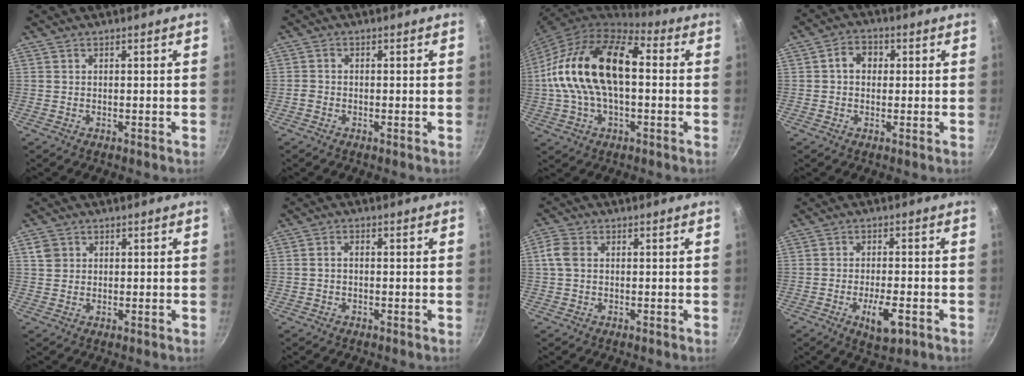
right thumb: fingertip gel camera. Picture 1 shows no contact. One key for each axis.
{"total": 1.4, "fx": -0.8, "fy": 0.7, "fz": 0.9, "tx": -0.031, "ty": 0.007, "tz": -0.023}
{"total": 21.5, "fx": 1.1, "fy": 12.2, "fz": 17.7, "tx": -0.319, "ty": 0.036, "tz": 0.006}
{"total": 4.6, "fx": 0.7, "fy": 3.7, "fz": 2.7, "tx": -0.023, "ty": 0.010, "tz": 0.004}
{"total": 3.0, "fx": 0.9, "fy": 2.7, "fz": 1.1, "tx": -0.007, "ty": 0.006, "tz": 0.016}
{"total": 1.5, "fx": -0.3, "fy": 1.0, "fz": 1.1, "tx": -0.020, "ty": 0.012, "tz": -0.006}
{"total": 3.9, "fx": 0.5, "fy": 3.0, "fz": 2.5, "tx": -0.049, "ty": 0.007, "tz": 0.003}
{"total": 6.7, "fx": -2.6, "fy": 2.6, "fz": 5.6, "tx": -0.084, "ty": 0.008, "tz": -0.035}